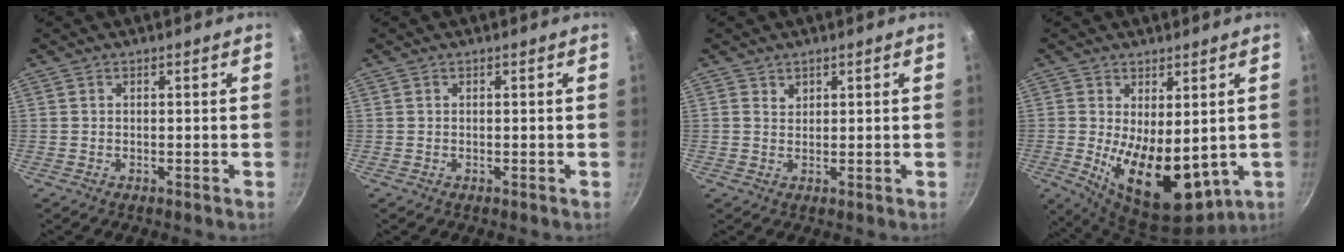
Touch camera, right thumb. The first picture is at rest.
{"total": 0.0}
{"total": 1.4, "force": [0.9, 1.1, 0.3], "torque": [0.002, -0.002, 0.014]}
{"total": 14.8, "force": [-0.7, 8.0, 12.5], "torque": [-0.182, -0.032, 0.011]}